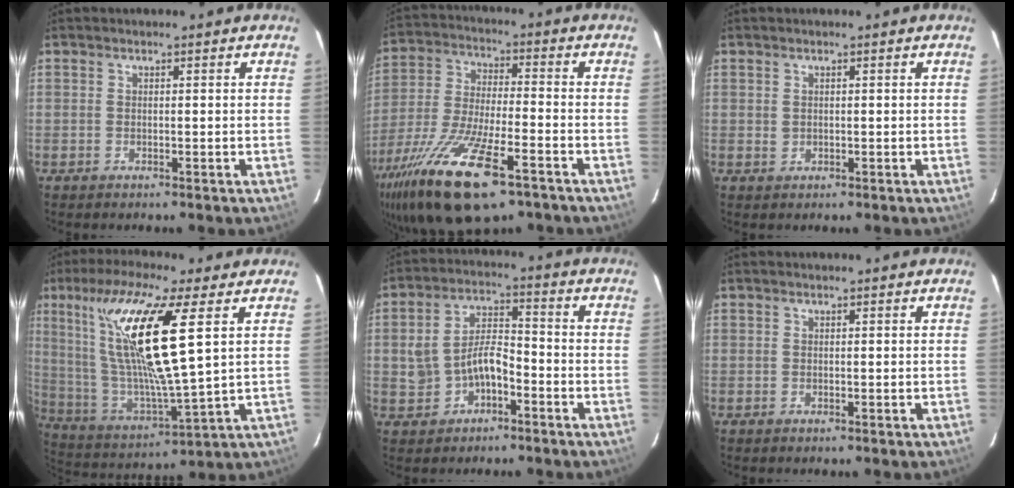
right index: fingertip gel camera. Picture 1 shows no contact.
{"total": 22.9, "force": [-14.0, 7.2, 16.7], "torque": [-0.338, -0.059, -0.250]}
{"total": 0.9, "force": [0.2, 0.8, 0.3], "torque": [-0.004, 0.002, 0.005]}
{"total": 20.5, "force": [7.6, 2.6, 18.8], "torque": [-0.351, 0.005, 0.154]}
{"total": 7.7, "force": [-2.6, 4.7, 5.5], "torque": [-0.111, 0.018, -0.033]}
{"total": 0.0}